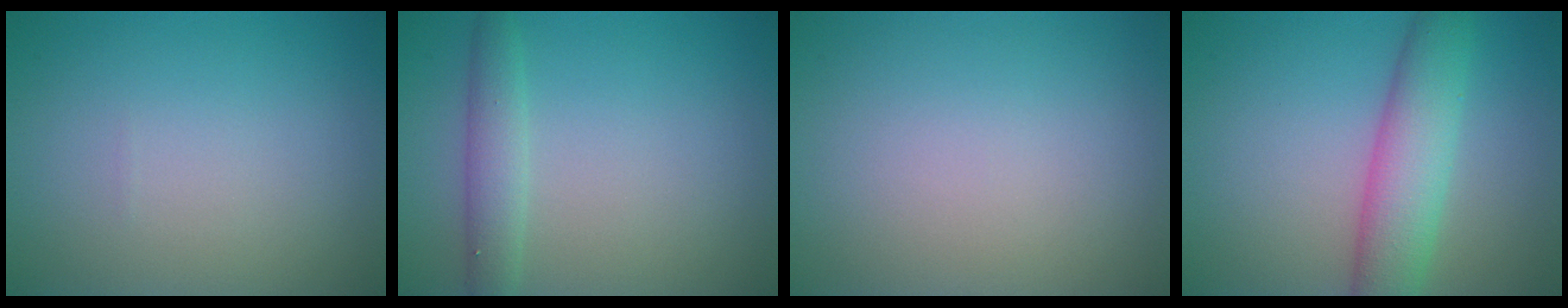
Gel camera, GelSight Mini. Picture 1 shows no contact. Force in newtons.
{"total": 2.4, "press": 2.4, "slide": 0.1}
{"total": 0.0}
{"total": 5.8, "press": 5.8, "slide": 0.2}